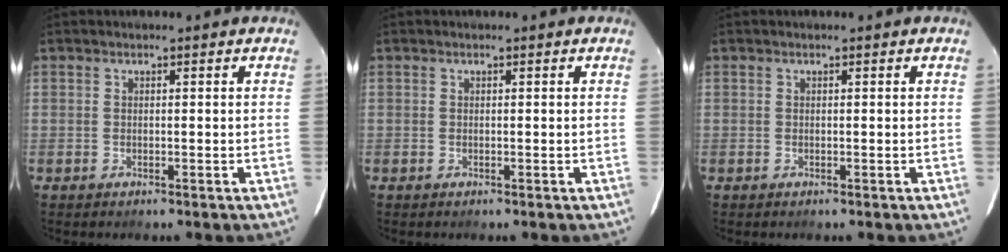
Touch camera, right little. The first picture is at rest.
{"total": 0.0}
{"total": 0.0}